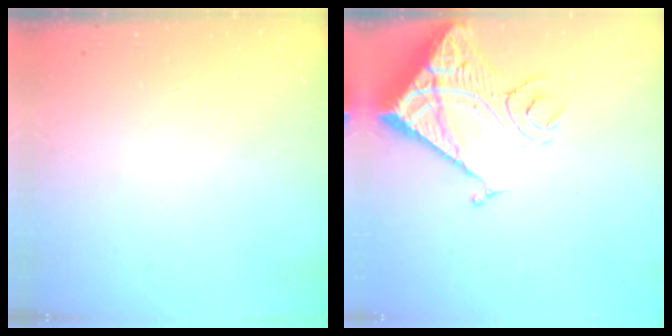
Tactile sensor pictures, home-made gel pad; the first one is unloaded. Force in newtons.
{"total": 17.3, "press": 17.1, "slide": 2.3}